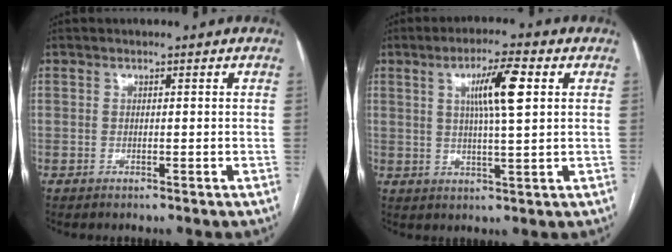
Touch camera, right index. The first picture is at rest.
{"total": 8.0, "force": [2.4, 0.6, 7.6], "torque": [-0.134, 0.007, 0.040]}